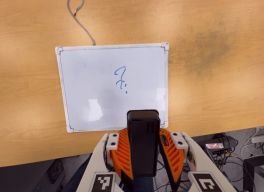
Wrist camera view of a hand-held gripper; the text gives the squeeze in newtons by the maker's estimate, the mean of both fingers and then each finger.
{"total": 8.6, "left": 8.1, "right": 9.1}